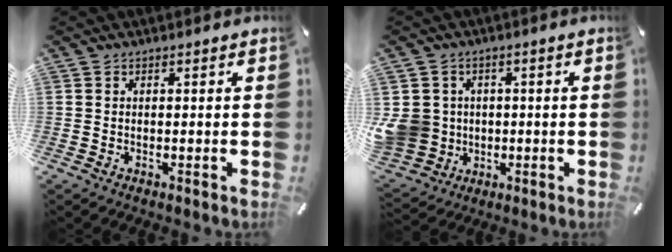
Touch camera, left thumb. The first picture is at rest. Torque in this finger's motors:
{"motor_torque": [2.05, 2.96, 0.97, -0.27, 0.44]}